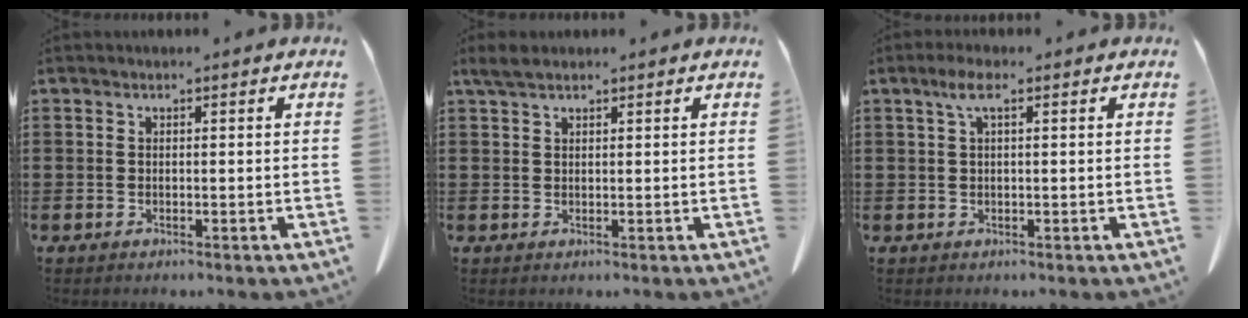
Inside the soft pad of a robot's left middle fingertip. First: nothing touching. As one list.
[{"total": 2.3, "force": [1.7, 0.7, 1.5], "torque": [-0.034, 0.004, 0.031]}, {"total": 3.0, "force": [1.0, 0.8, 2.7], "torque": [-0.056, 0.008, 0.015]}]